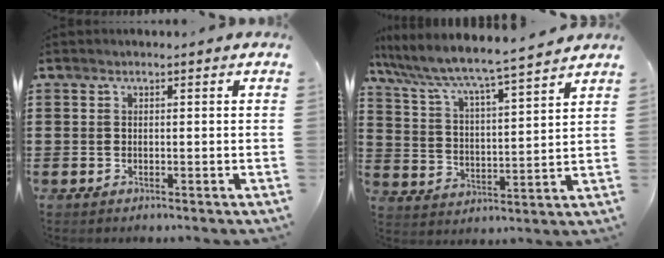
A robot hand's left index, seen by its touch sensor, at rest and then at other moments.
{"total": 5.0, "force": [4.5, -0.3, 2.0], "torque": [-0.062, -0.040, 0.066]}